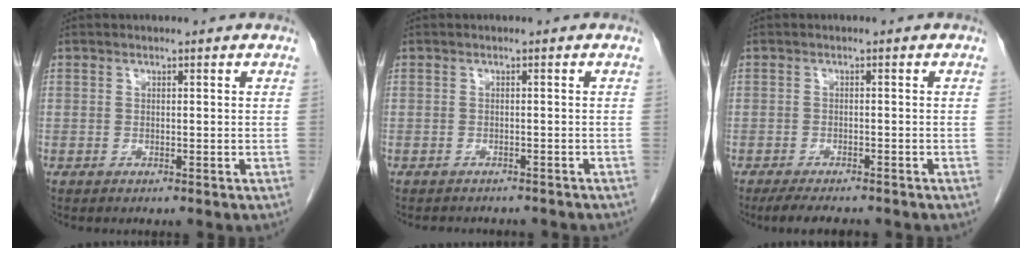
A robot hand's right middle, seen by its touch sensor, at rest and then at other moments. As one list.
[{"total": 6.6, "force": [-5.9, 1.9, 2.3], "torque": [-0.030, -0.002, -0.064]}, {"total": 6.0, "force": [-5.1, 1.2, 2.9], "torque": [-0.046, -0.012, -0.077]}]